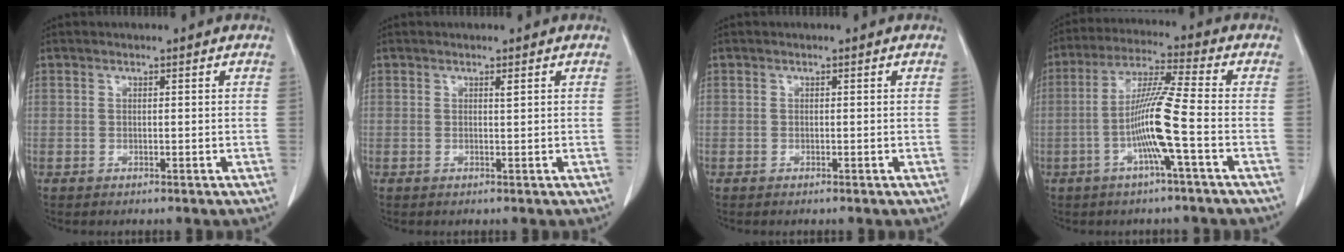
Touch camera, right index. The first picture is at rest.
{"total": 0.6, "force": [0.4, -0.1, 0.5], "torque": [-0.010, -0.003, 0.007]}
{"total": 0.0}
{"total": 9.9, "force": [-2.7, -1.0, 9.4], "torque": [-0.184, 0.002, -0.056]}